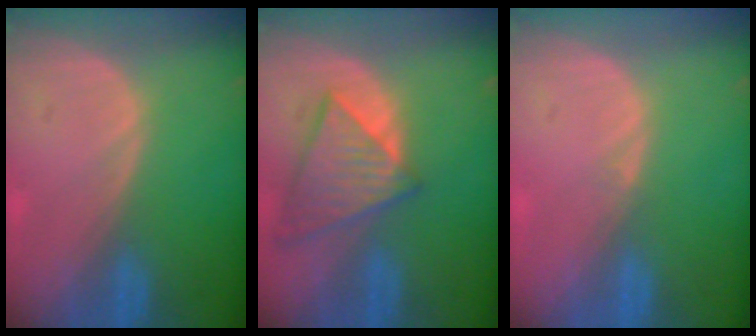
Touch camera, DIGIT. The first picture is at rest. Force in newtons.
{"total": 8.2, "press": 7.3, "slide": 3.8}
{"total": 0.6, "press": 0.4, "slide": 0.5}